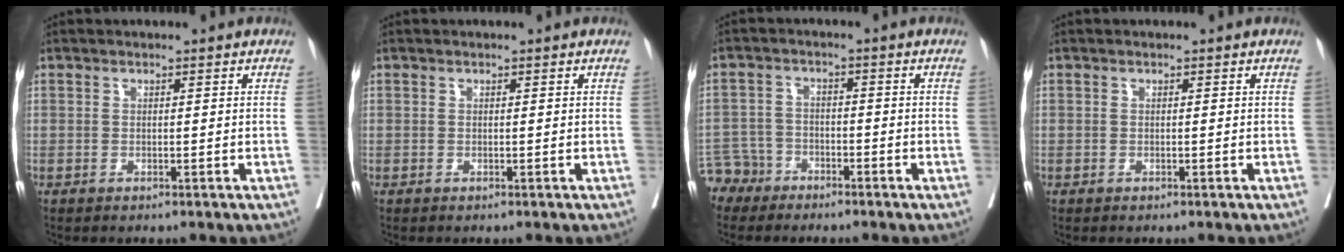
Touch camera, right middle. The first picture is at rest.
{"total": 0.0}
{"total": 4.7, "force": [-3.7, 2.8, -0.8], "torque": [0.018, 0.004, -0.075]}
{"total": 0.6, "force": [-0.1, 0.5, -0.1], "torque": [0.009, 0.006, -0.005]}